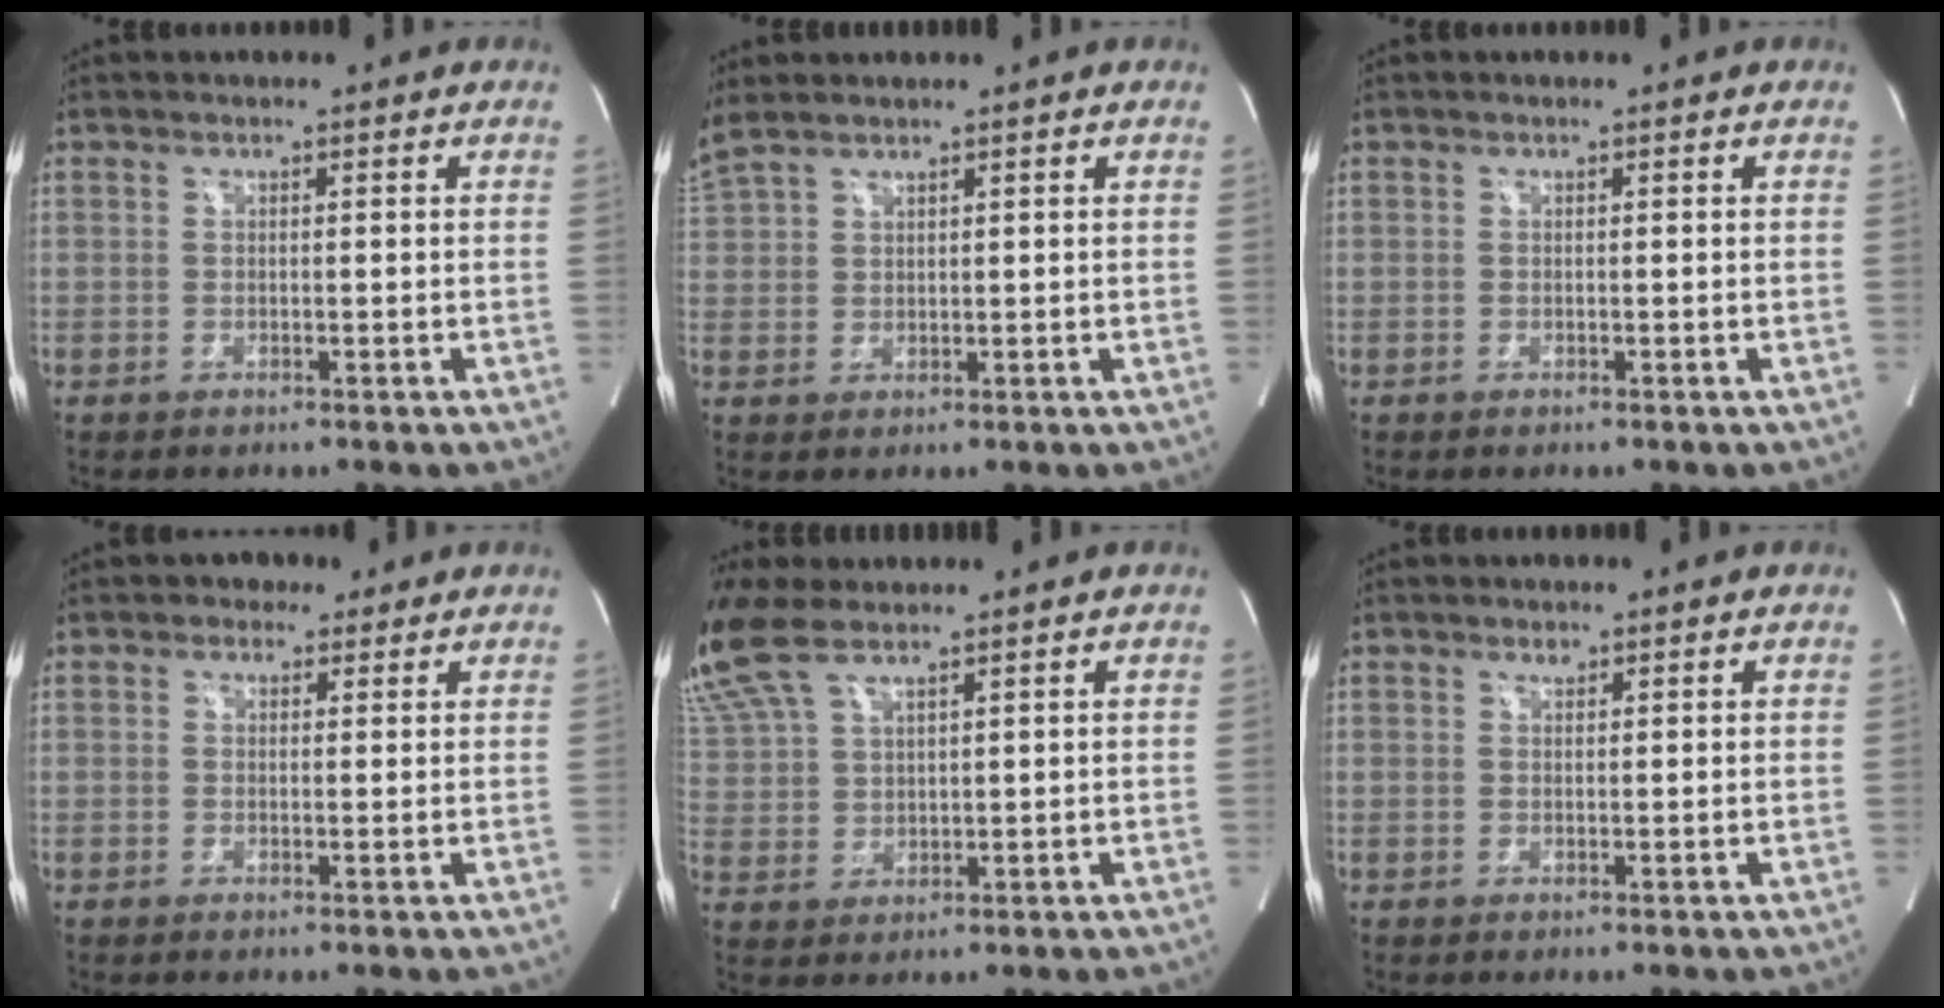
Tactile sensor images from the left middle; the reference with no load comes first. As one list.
[{"total": 4.0, "force": [3.7, 0.8, 1.5], "torque": [-0.056, 0.023, 0.090]}, {"total": 0.0}, {"total": 2.4, "force": [1.5, 1.7, 0.6], "torque": [-0.007, 0.009, 0.019]}, {"total": 12.5, "force": [9.7, 4.4, 6.6], "torque": [-0.185, 0.024, 0.200]}, {"total": 0.7, "force": [0.6, 0.3, 0.3], "torque": [-0.008, -0.001, 0.010]}]